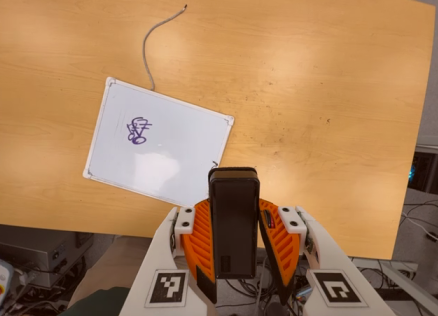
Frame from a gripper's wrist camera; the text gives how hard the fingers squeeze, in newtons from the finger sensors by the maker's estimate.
{"total": 5.8, "left": 4.6, "right": 7.0}